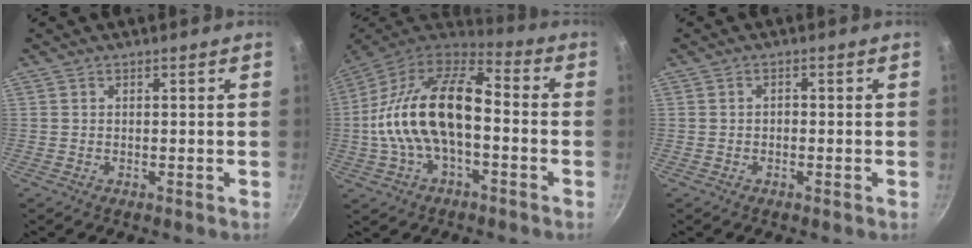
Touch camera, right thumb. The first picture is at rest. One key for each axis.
{"total": 20.5, "fx": -2.1, "fy": 10.7, "fz": 17.3, "tx": -0.309, "ty": 0.044, "tz": -0.051}
{"total": 0.8, "fx": -0.4, "fy": 0.5, "fz": 0.4, "tx": -0.008, "ty": 0.004, "tz": -0.007}